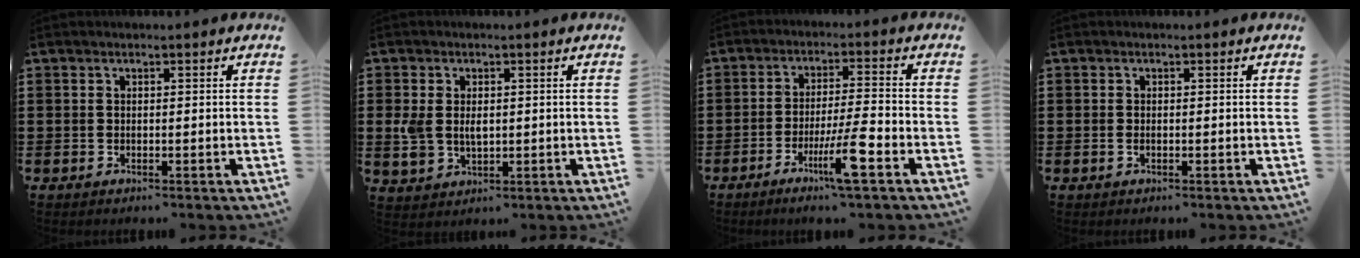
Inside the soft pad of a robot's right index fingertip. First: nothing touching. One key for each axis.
{"total": 4.0, "fx": 0.3, "fy": 2.7, "fz": 2.9, "tx": -0.076, "ty": 0.003, "tz": 0.000}
{"total": 8.1, "fx": -4.1, "fy": 0.0, "fz": 7.0, "tx": -0.131, "ty": -0.011, "tz": -0.075}
{"total": 0.7, "fx": -0.2, "fy": 0.3, "fz": 0.6, "tx": -0.013, "ty": -0.002, "tz": -0.003}